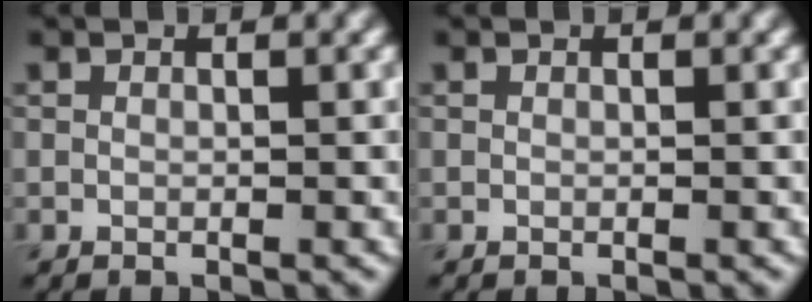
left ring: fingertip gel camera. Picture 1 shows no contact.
{"total": 0.0}